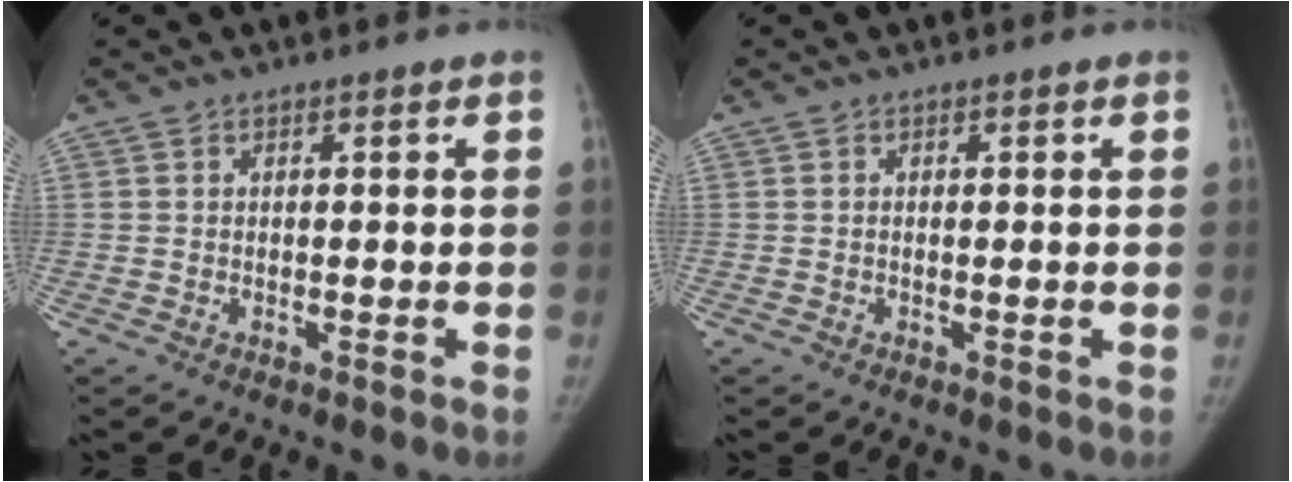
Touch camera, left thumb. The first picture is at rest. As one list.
[{"total": 0.0}]